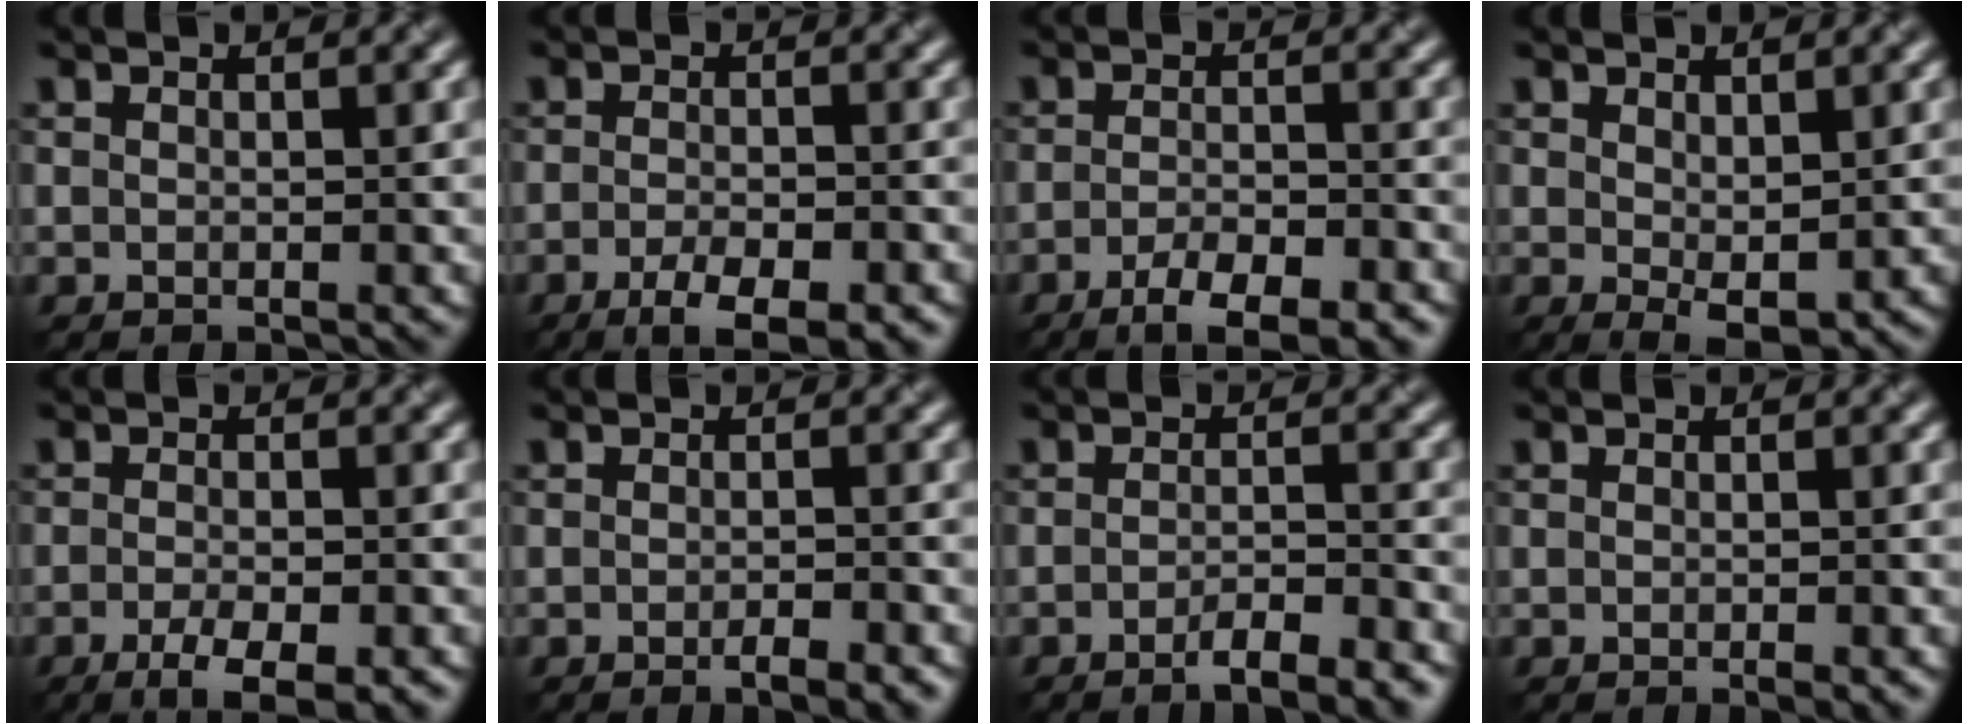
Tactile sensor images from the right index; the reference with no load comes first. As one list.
[{"total": 4.9, "force": [-2.9, 1.3, 3.7], "torque": [-0.063, -0.007, -0.045]}, {"total": 5.3, "force": [-3.5, 1.5, 3.8], "torque": [-0.063, -0.004, -0.055]}, {"total": 2.2, "force": [0.4, 1.0, 1.9], "torque": [-0.031, -0.009, 0.013]}, {"total": 4.5, "force": [-2.5, 1.2, 3.5], "torque": [-0.063, -0.008, -0.039]}, {"total": 2.5, "force": [-1.4, 0.5, 2.0], "torque": [-0.027, -0.001, -0.023]}, {"total": 3.9, "force": [-2.4, 0.9, 2.8], "torque": [-0.040, 0.001, -0.042]}, {"total": 1.0, "force": [-0.5, 0.1, 0.9], "torque": [-0.011, -0.004, -0.007]}]